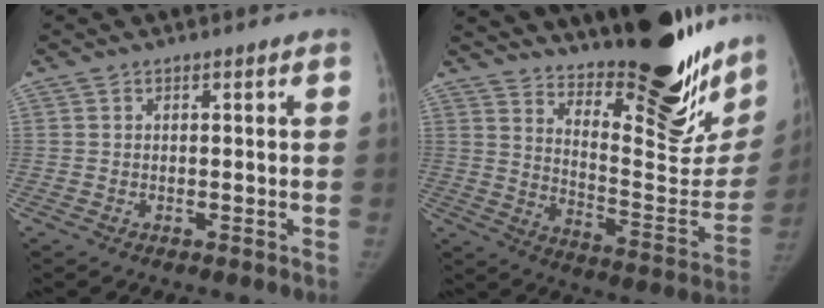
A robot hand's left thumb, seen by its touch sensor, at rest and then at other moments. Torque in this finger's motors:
{"motor_torque": [2.92, 0.71, 1.60, -1.17, 0.12]}